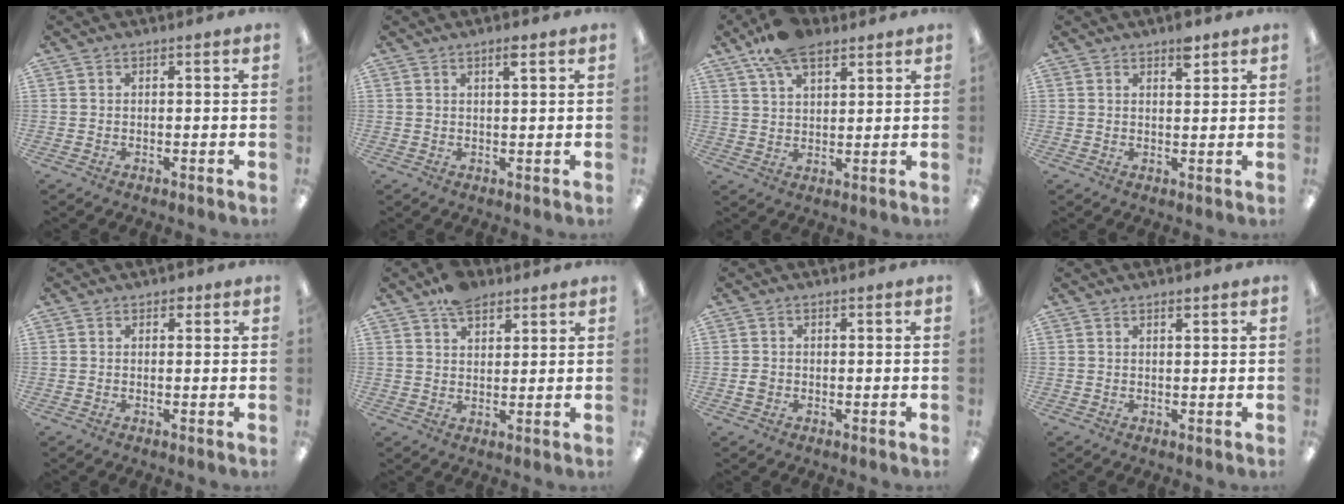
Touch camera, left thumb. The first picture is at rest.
{"total": 2.7, "force": [1.7, 0.4, 2.0], "torque": [-0.036, -0.001, 0.026]}
{"total": 10.6, "force": [7.4, 4.7, 6.1], "torque": [-0.116, -0.022, 0.137]}
{"total": 4.0, "force": [2.7, 1.5, 2.5], "torque": [-0.022, -0.013, 0.041]}
{"total": 1.2, "force": [0.6, 0.8, 0.6], "torque": [-0.004, -0.001, 0.010]}
{"total": 6.3, "force": [4.7, 3.2, 2.7], "torque": [-0.040, -0.021, 0.084]}
{"total": 1.4, "force": [-0.3, 1.2, 0.6], "torque": [-0.012, 0.004, -0.008]}
{"total": 1.3, "force": [1.0, 0.2, 0.7], "torque": [-0.016, 0.000, 0.018]}